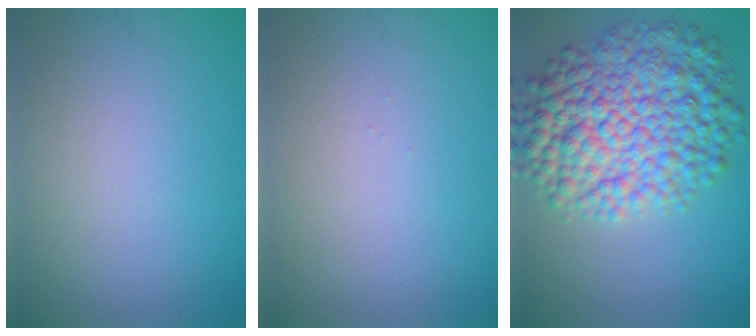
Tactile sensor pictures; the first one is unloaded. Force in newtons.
{"total": 0.0}
{"total": 10.6, "press": 10.6, "slide": 0.1}